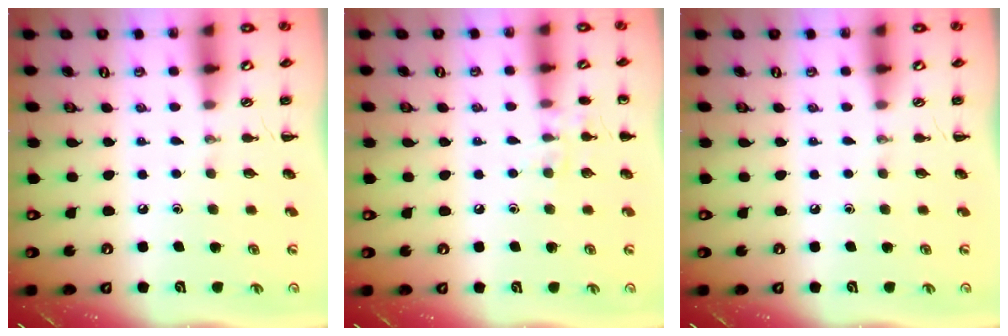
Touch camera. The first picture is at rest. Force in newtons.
{"total": 6.9, "press": 6.5, "slide": 2.1}
{"total": 0.0}